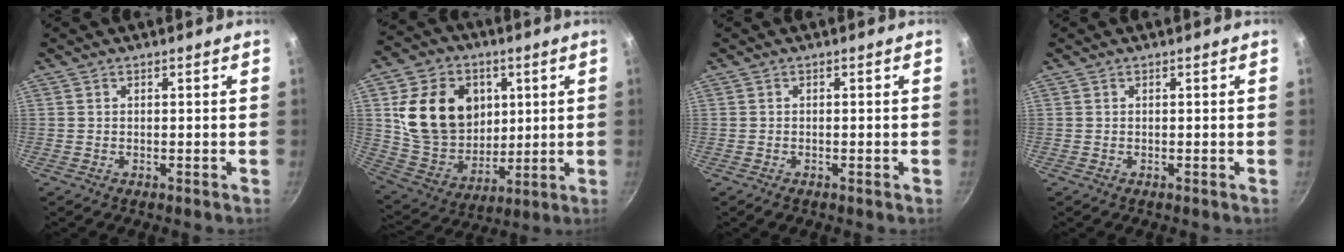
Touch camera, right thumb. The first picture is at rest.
{"total": 19.7, "force": [4.6, 15.7, 10.9], "torque": [-0.165, -0.005, 0.099]}
{"total": 1.1, "force": [-0.6, 0.6, 0.7], "torque": [-0.014, 0.005, -0.010]}
{"total": 0.0}